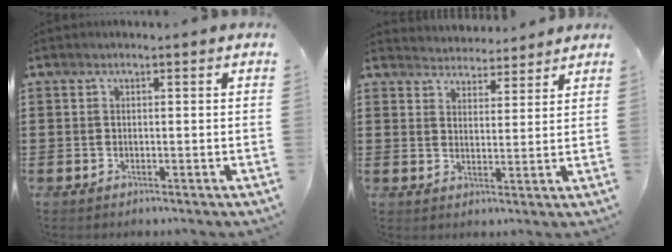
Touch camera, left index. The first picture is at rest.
{"total": 3.6, "force": [3.6, 0.6, -0.4], "torque": [-0.006, -0.017, 0.064]}